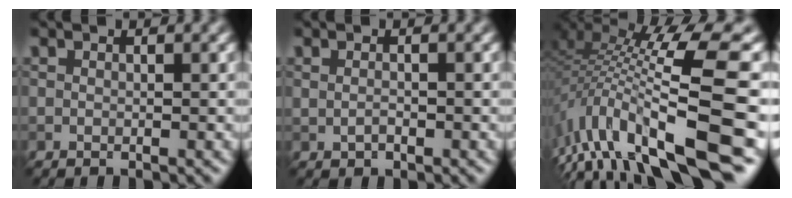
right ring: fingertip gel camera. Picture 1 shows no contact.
{"total": 0.8, "force": [-0.2, 0.5, 0.6], "torque": [-0.015, 0.001, -0.006]}
{"total": 13.1, "force": [-4.5, 2.8, 12.0], "torque": [-0.217, 0.006, -0.065]}